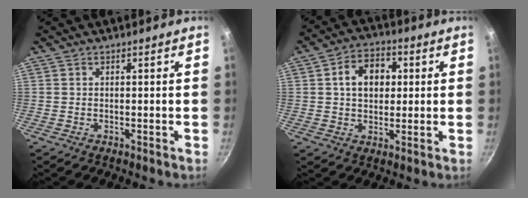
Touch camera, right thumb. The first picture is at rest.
{"total": 9.0, "force": [1.6, 6.6, 5.9], "torque": [-0.067, 0.011, 0.017]}